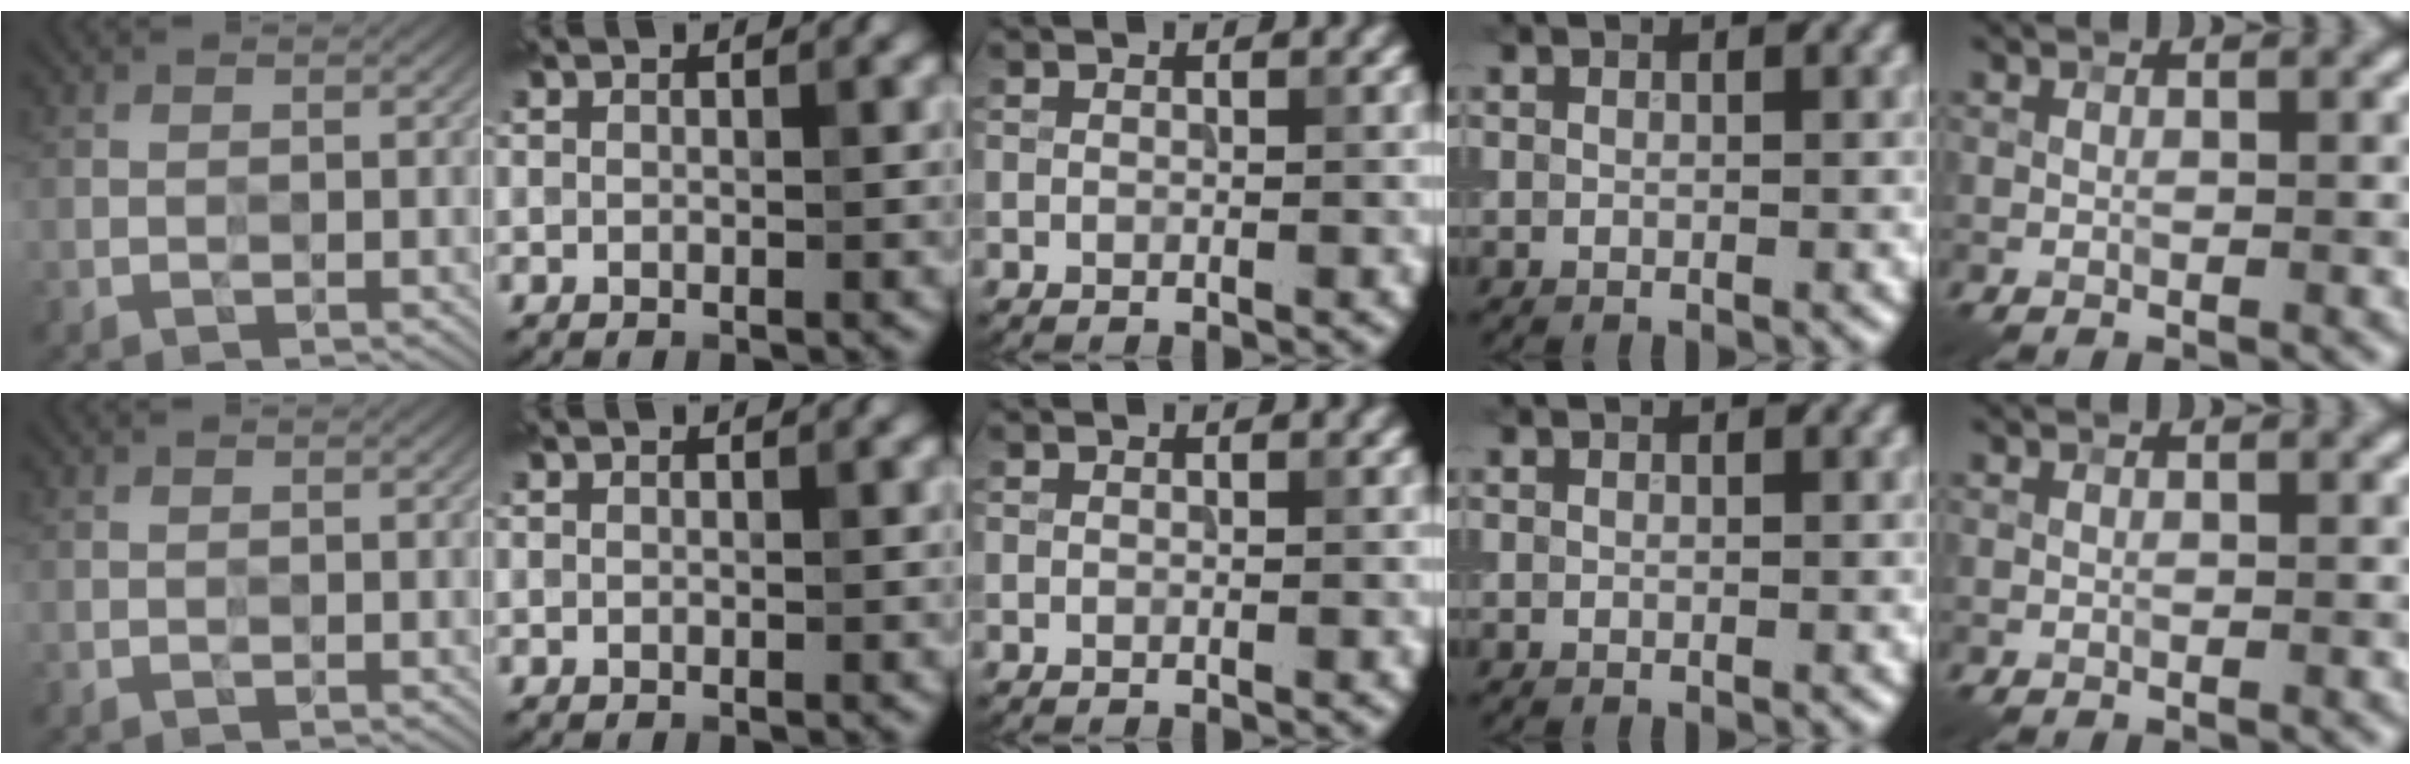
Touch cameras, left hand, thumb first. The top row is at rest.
{}